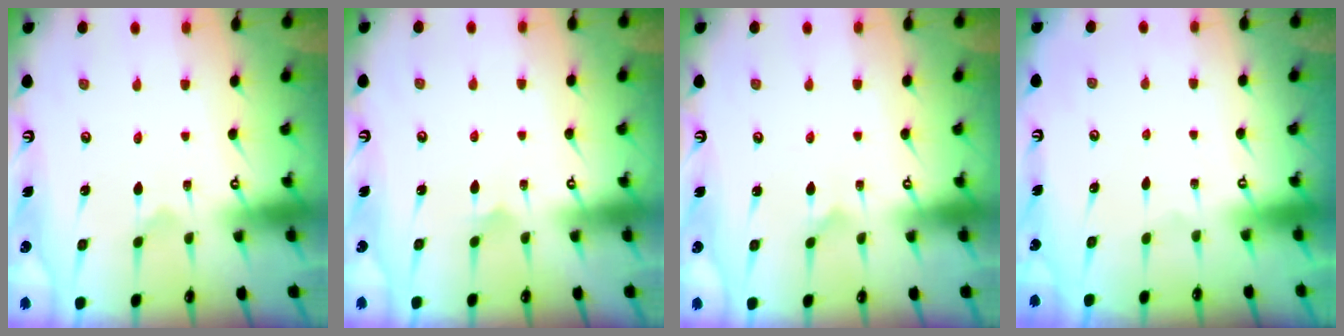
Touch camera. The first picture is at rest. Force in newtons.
{"total": 2.7, "press": 2.7, "slide": 0.1}
{"total": 0.7, "press": 0.7, "slide": 0.1}
{"total": 0.0}